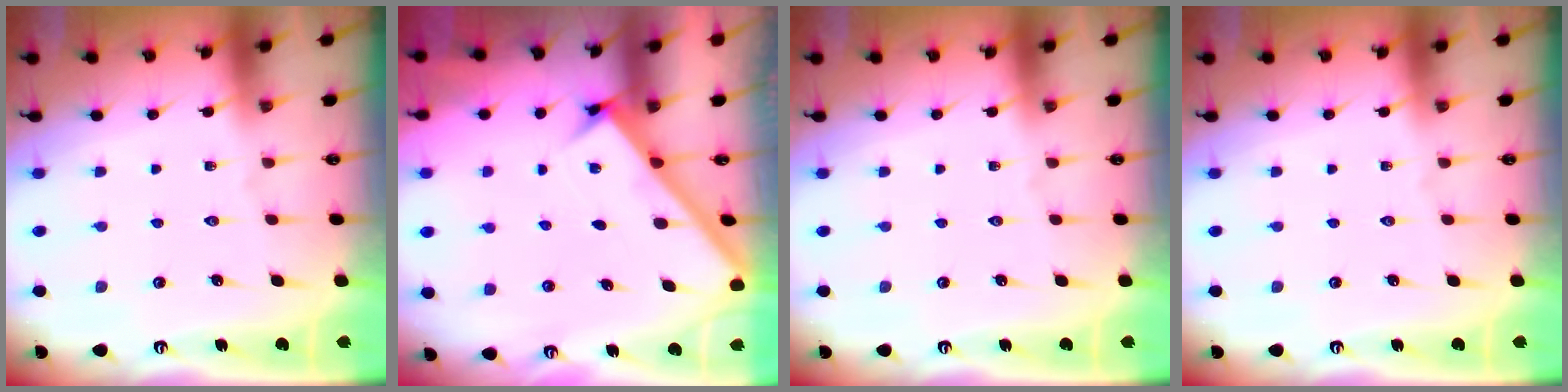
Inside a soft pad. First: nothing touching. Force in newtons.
{"total": 2.5, "press": 2.5, "slide": 0.3}
{"total": 0.0}
{"total": 0.0}